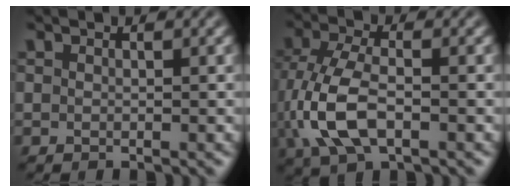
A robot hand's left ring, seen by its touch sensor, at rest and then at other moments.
{"total": 7.0, "force": [-1.6, 3.6, 5.8], "torque": [-0.140, 0.000, -0.035]}